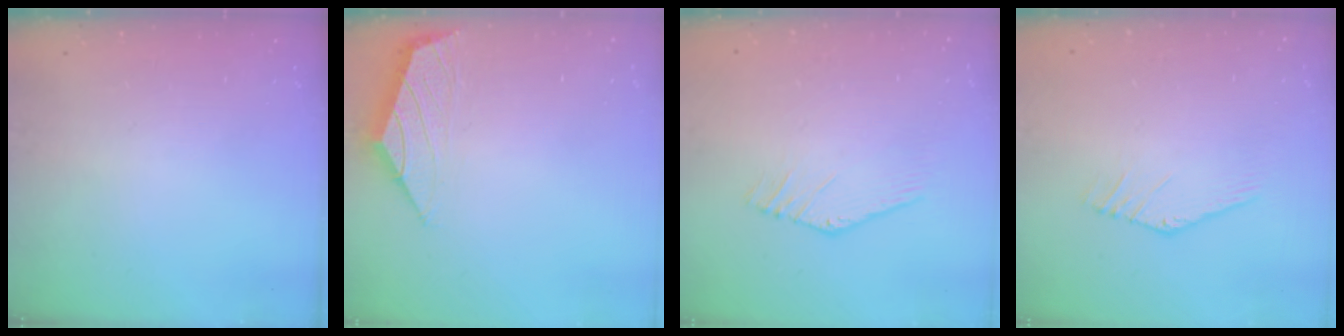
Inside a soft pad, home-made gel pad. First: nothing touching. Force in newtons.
{"total": 0.8, "press": 0.6, "slide": 0.6}
{"total": 2.0, "press": 2.0, "slide": 0.2}
{"total": 3.0, "press": 3.0, "slide": 0.1}